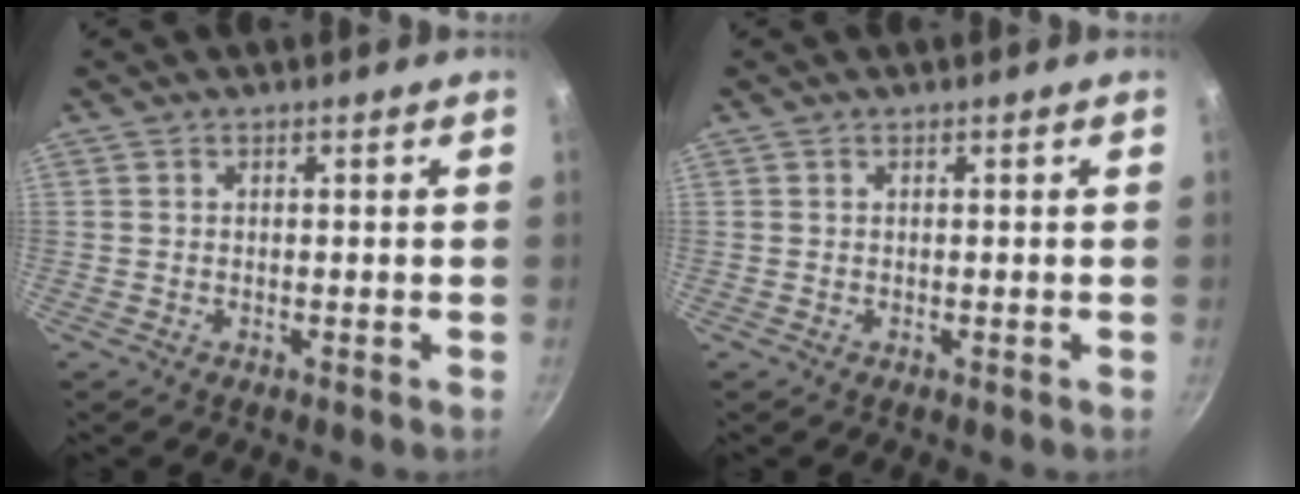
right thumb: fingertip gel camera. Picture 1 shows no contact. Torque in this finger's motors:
{"motor_torque": [0.46, 0.24, 0.51, 0.06, -0.04]}